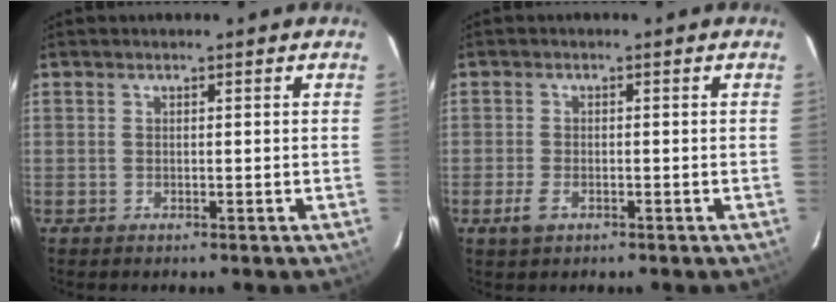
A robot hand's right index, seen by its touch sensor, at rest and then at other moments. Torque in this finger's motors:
{"motor_torque": [0.37, -0.13, 0.17, 0.04]}